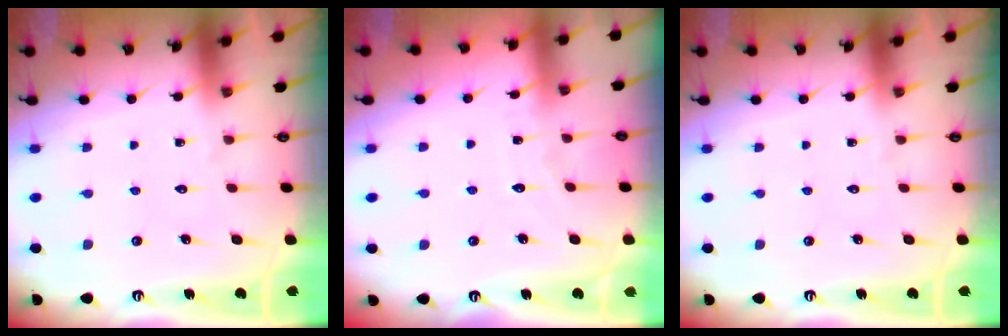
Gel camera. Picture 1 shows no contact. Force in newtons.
{"total": 3.1, "press": 3.1, "slide": 0.1}
{"total": 0.0}